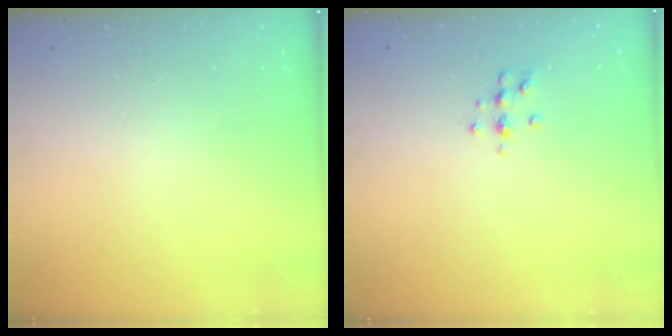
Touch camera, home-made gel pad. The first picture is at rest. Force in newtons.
{"total": 5.7, "press": 5.7, "slide": 0.8}